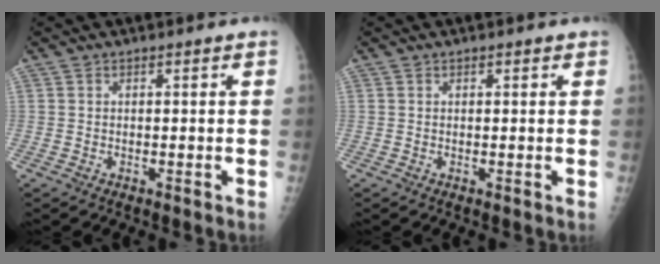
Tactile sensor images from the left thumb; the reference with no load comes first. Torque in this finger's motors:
{"motor_torque": [-0.28, -0.07, 0.03, 0.05, -0.01]}